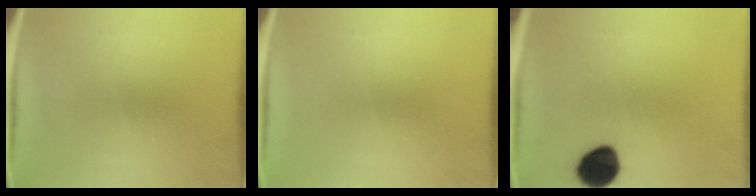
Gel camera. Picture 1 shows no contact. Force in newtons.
{"total": 0.0}
{"total": 10.1}